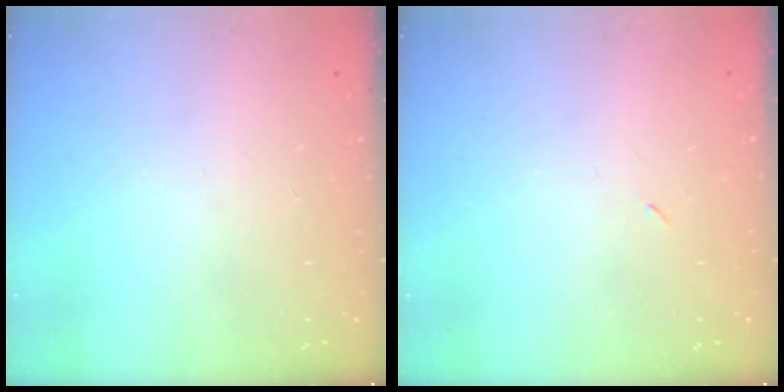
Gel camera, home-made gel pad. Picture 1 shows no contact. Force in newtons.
{"total": 2.2, "press": 1.8, "slide": 1.2}